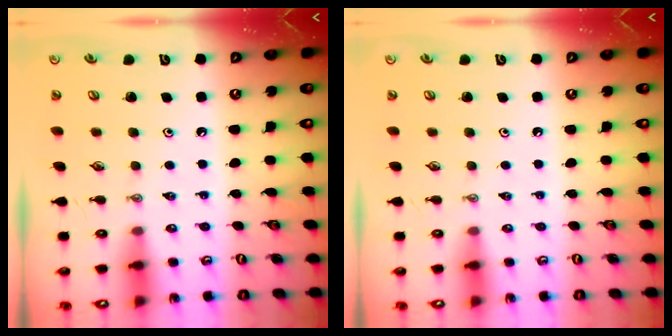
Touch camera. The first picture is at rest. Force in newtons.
{"total": 0.0}